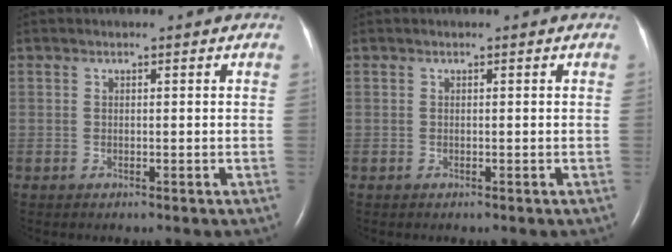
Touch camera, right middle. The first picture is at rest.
{"total": 0.0}